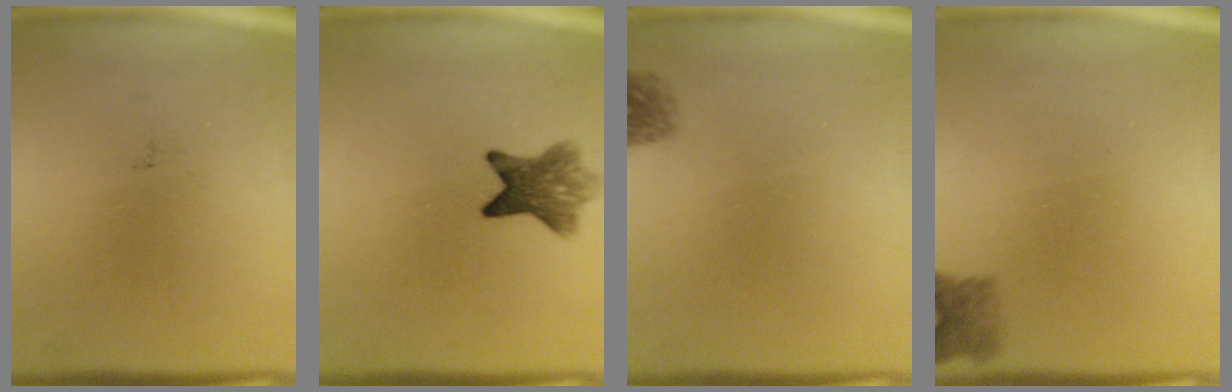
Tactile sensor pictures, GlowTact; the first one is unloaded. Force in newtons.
{"total": 6.5}
{"total": 1.6}
{"total": 2.7}